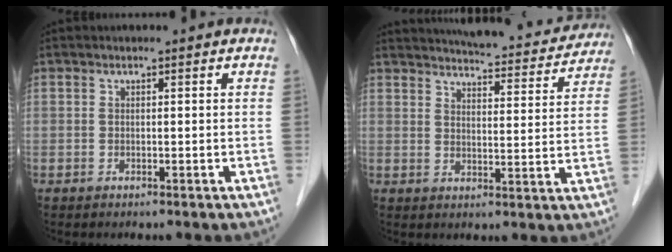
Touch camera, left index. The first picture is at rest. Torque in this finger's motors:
{"motor_torque": [0.98, -1.03, 0.18, 0.04]}